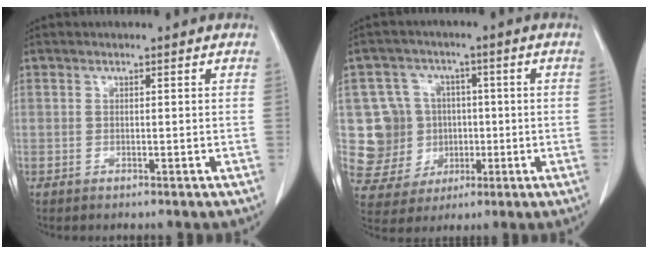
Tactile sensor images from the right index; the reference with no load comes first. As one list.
[{"total": 10.0, "force": [0.4, 9.8, 2.3], "torque": [-0.058, 0.027, 0.022]}]